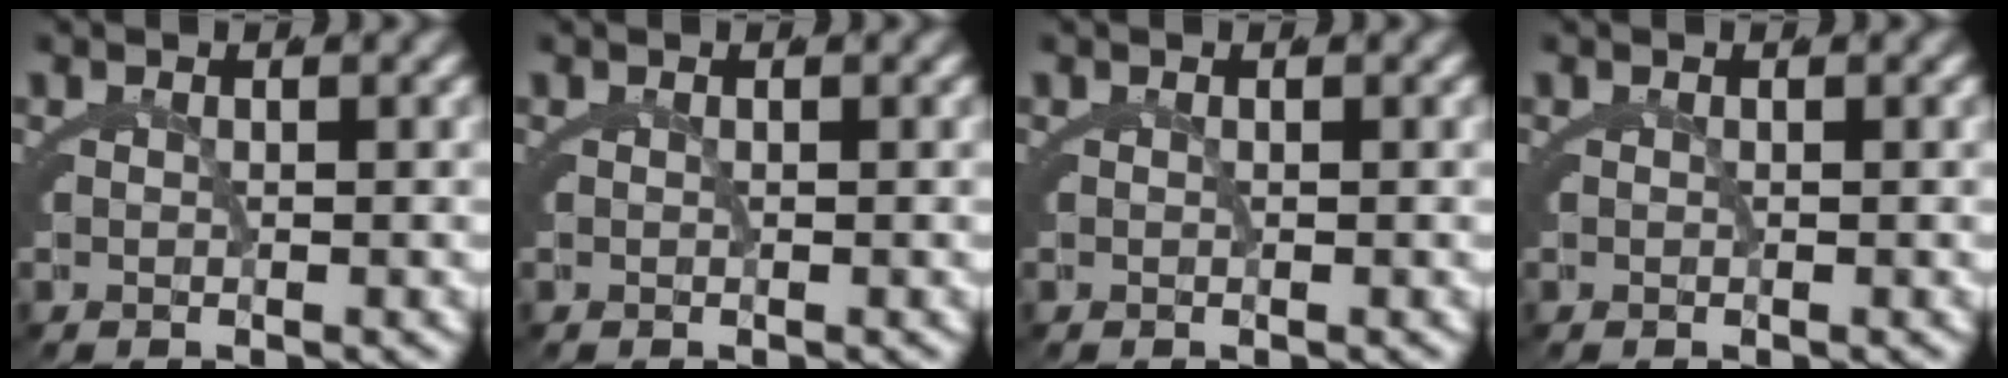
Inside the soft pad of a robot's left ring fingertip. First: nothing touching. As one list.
[{"total": 0.0}, {"total": 0.0}, {"total": 0.0}]